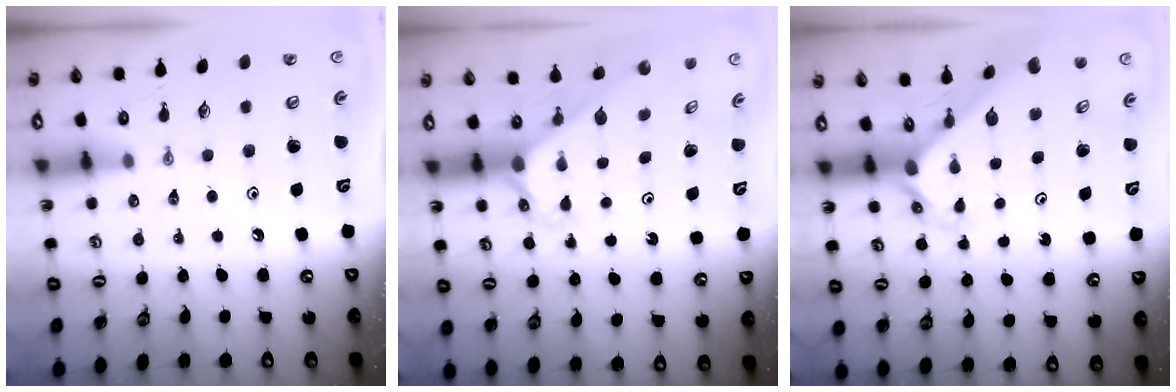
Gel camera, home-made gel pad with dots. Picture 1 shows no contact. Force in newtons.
{"total": 2.4, "press": 2.4, "slide": 0.2}
{"total": 2.4, "press": 2.4, "slide": 0.2}